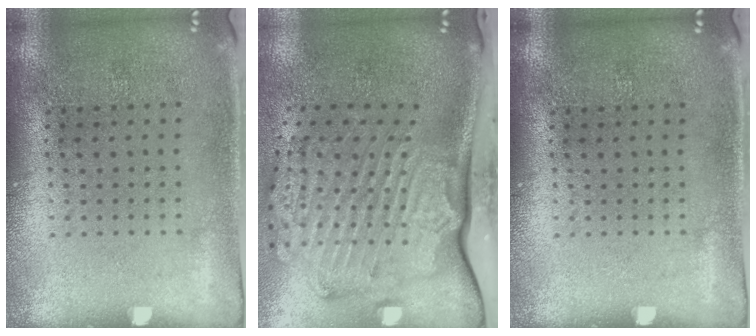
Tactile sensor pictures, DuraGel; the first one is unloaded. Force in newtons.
{"total": 2.8, "press": 2.2, "slide": 1.7}
{"total": 0.0}